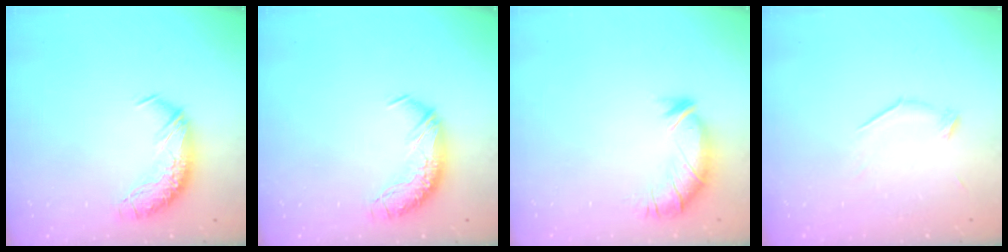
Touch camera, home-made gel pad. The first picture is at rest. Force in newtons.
{"total": 0.0}
{"total": 2.9, "press": 2.3, "slide": 1.7}
{"total": 8.6, "press": 8.6, "slide": 0.7}